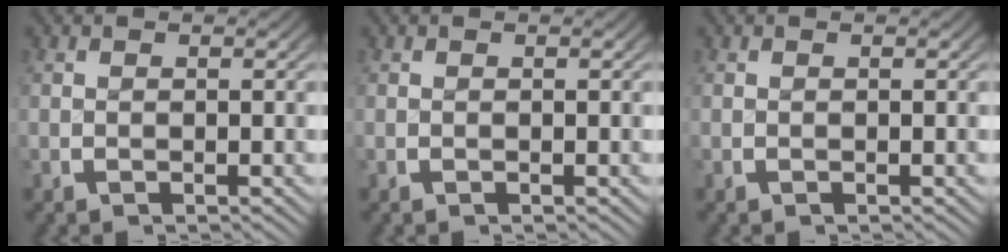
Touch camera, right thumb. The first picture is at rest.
{"total": 0.0}
{"total": 0.0}